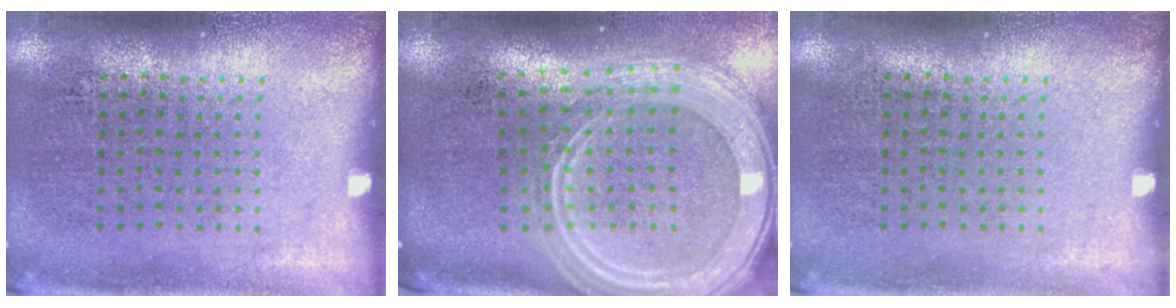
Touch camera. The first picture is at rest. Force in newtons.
{"total": 3.1, "press": 2.5, "slide": 1.8}
{"total": 0.0}